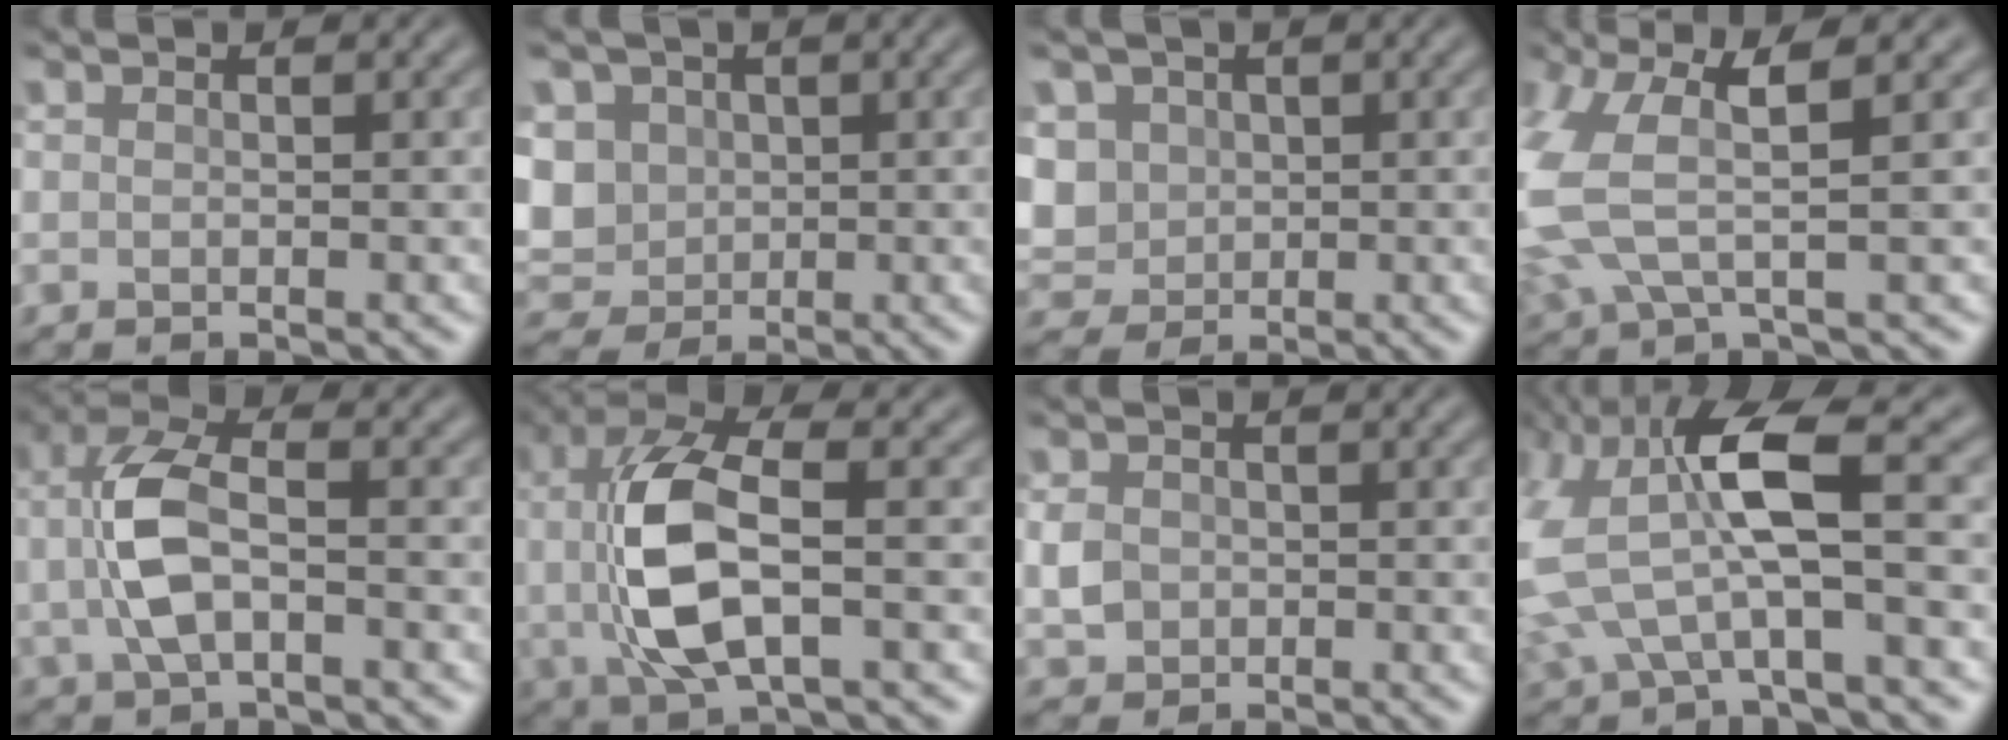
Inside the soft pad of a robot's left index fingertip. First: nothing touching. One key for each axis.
{"total": 7.2, "fx": 0.3, "fy": 6.2, "fz": 3.6, "tx": -0.083, "ty": 0.000, "tz": -0.011}
{"total": 6.5, "fx": 0.3, "fy": 5.6, "fz": 3.2, "tx": -0.079, "ty": 0.006, "tz": -0.014}
{"total": 6.4, "fx": 0.8, "fy": 2.4, "fz": 5.9, "tx": -0.164, "ty": 0.004, "tz": 0.013}
{"total": 6.0, "fx": -0.5, "fy": 2.8, "fz": 5.3, "tx": -0.120, "ty": 0.007, "tz": -0.013}
{"total": 9.1, "fx": -0.3, "fy": 4.0, "fz": 8.2, "tx": -0.180, "ty": 0.005, "tz": -0.004}
{"total": 2.2, "fx": -0.5, "fy": 1.9, "fz": 0.9, "tx": -0.021, "ty": 0.002, "tz": -0.010}
{"total": 10.5, "fx": 0.7, "fy": 4.2, "fz": 9.6, "tx": -0.222, "ty": 0.010, "tz": 0.007}